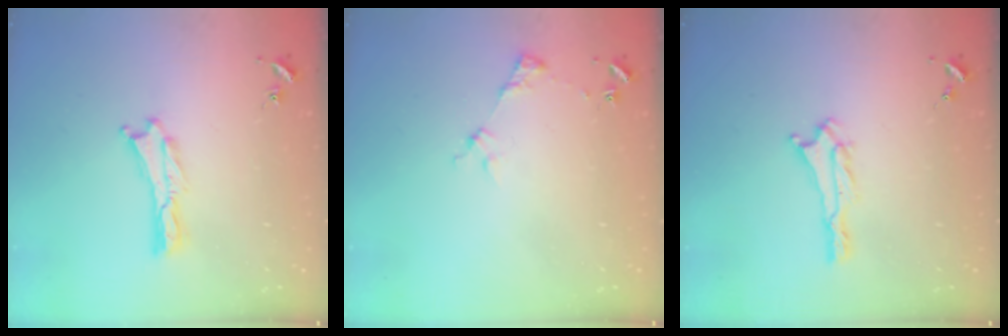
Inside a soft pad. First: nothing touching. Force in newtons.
{"total": 2.9, "press": 2.9, "slide": 0.4}
{"total": 1.0, "press": 1.0, "slide": 0.1}